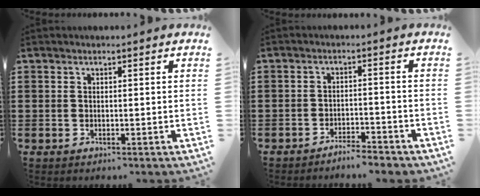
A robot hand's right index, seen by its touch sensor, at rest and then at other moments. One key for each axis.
{"total": 3.0, "fx": -3.0, "fy": 0.2, "fz": 0.3, "tx": -0.010, "ty": 0.002, "tz": -0.062}